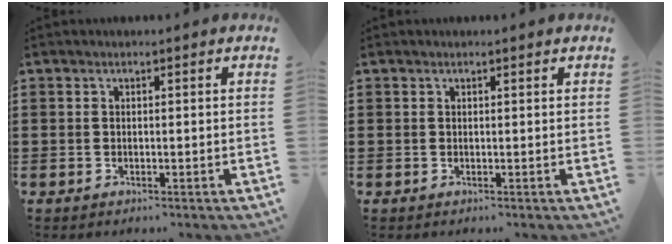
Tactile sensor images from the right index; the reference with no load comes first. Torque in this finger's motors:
{"motor_torque": [-0.04, -0.06, 0.02, -0.01]}